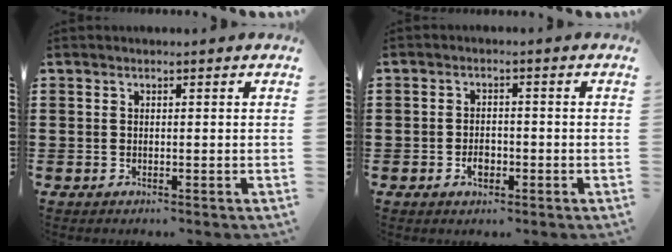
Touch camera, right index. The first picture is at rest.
{"total": 2.6, "force": [-0.9, 1.4, 1.9], "torque": [-0.039, -0.001, -0.016]}